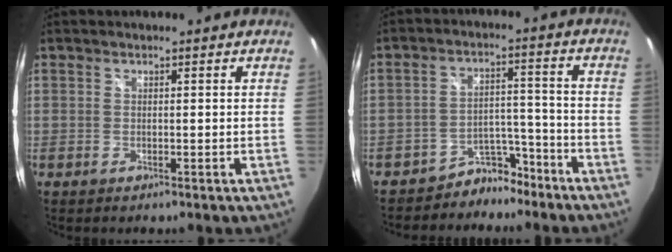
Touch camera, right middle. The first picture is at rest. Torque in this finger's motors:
{"motor_torque": [0.92, -1.22, -0.01, 0.00]}